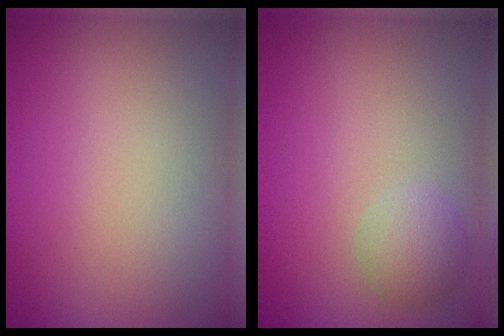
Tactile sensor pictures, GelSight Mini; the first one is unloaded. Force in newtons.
{"total": 2.2, "press": 2.2, "slide": 0.1}